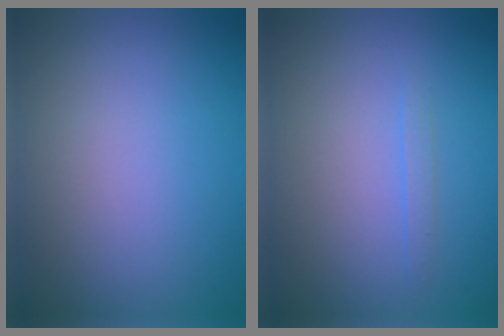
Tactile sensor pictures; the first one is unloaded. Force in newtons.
{"total": 0.8, "press": 0.8, "slide": 0.1}